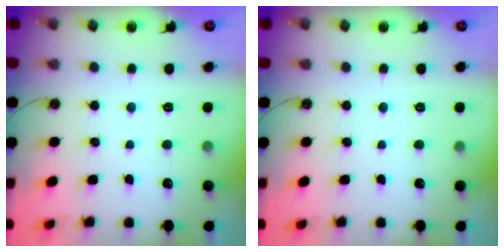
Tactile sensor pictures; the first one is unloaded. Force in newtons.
{"total": 0.0}